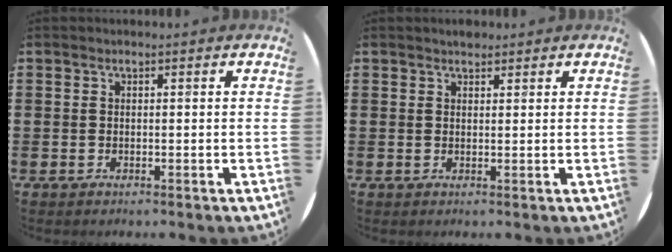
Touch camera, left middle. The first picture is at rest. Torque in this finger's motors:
{"motor_torque": [0.07, -0.06, -0.02, 0.00]}